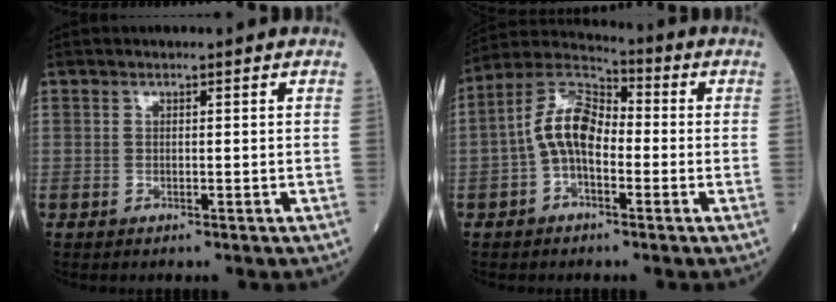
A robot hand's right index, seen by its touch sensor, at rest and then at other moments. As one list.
[{"total": 9.2, "force": [-1.3, 4.5, 7.9], "torque": [-0.166, 0.034, -0.032]}]